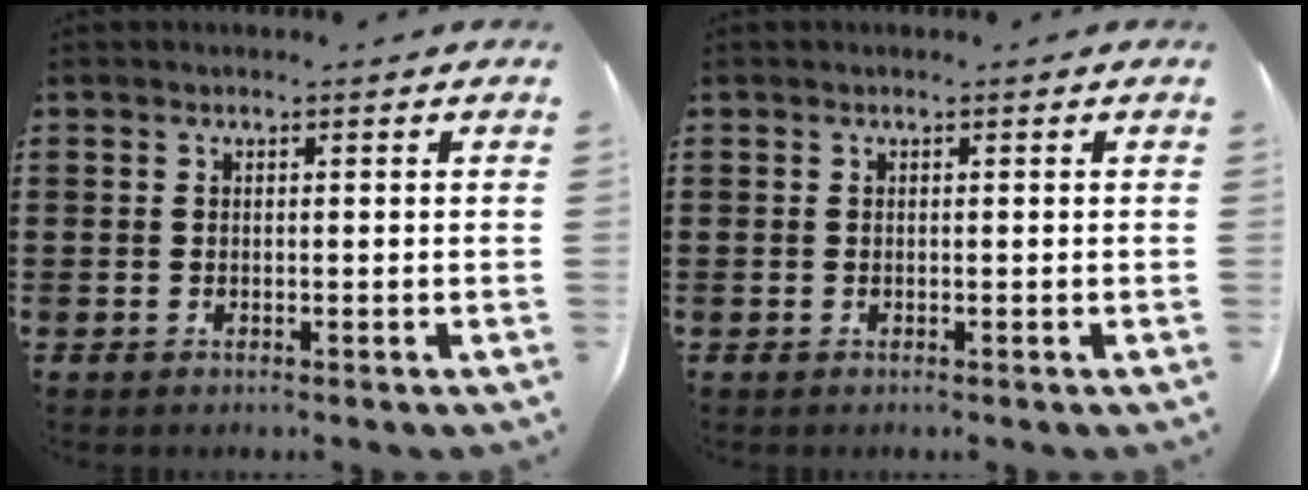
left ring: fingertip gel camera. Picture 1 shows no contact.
{"total": 0.0}